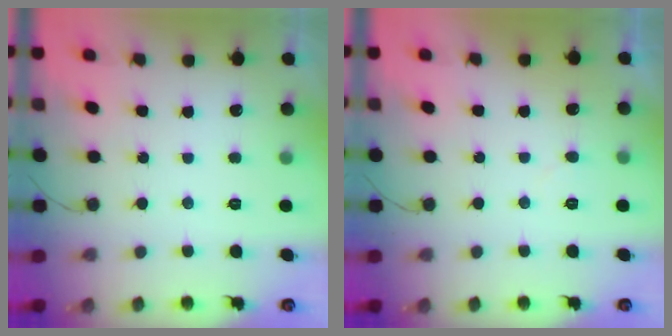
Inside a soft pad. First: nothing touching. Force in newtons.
{"total": 3.8, "press": 3.8, "slide": 0.2}